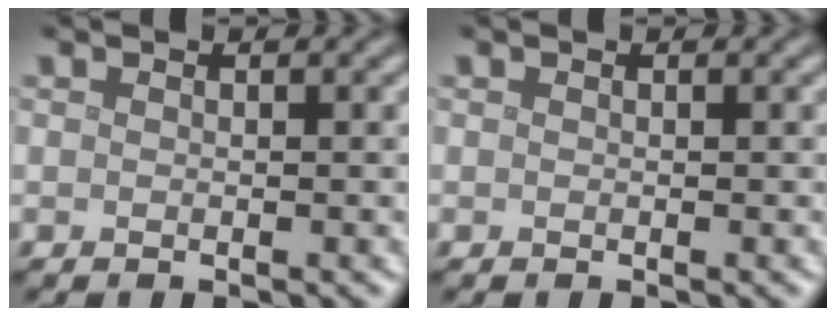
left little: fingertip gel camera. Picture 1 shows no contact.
{"total": 0.0}